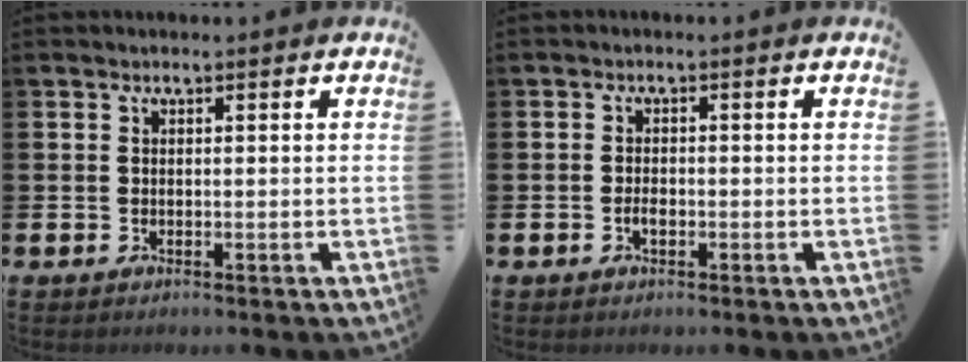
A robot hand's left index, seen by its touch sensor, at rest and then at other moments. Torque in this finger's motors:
{"motor_torque": [0.26, 0.00, 0.02, 0.01]}